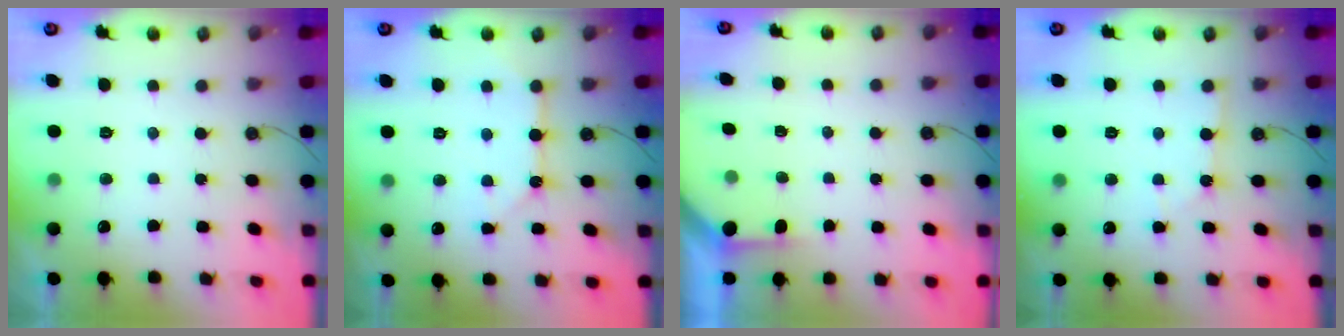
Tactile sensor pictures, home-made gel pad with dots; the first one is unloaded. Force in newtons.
{"total": 7.7, "press": 7.7, "slide": 0.8}
{"total": 1.9, "press": 1.9, "slide": 0.3}
{"total": 2.6, "press": 2.6, "slide": 0.3}